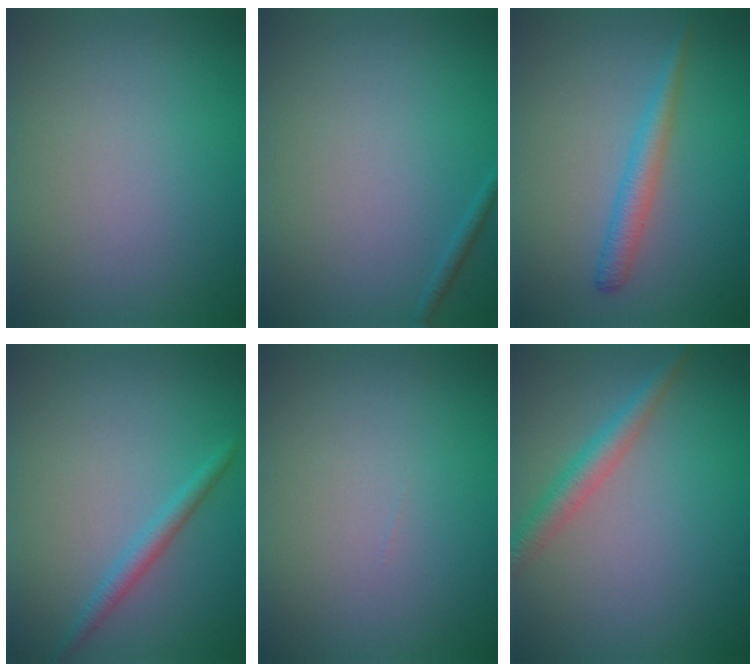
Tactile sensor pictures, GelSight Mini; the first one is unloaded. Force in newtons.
{"total": 0.6, "press": 0.6, "slide": 0.1}
{"total": 2.2, "press": 2.2, "slide": 0.2}
{"total": 1.7, "press": 1.7, "slide": 0.1}
{"total": 0.0}
{"total": 2.7, "press": 2.7, "slide": 0.2}